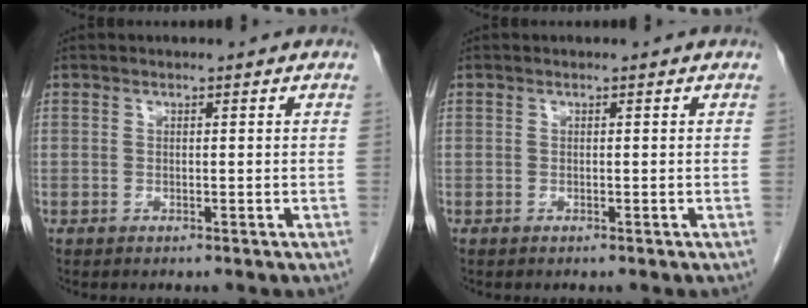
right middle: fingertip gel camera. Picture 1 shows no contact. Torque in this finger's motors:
{"motor_torque": [0.30, -0.11, -0.08, 0.00]}